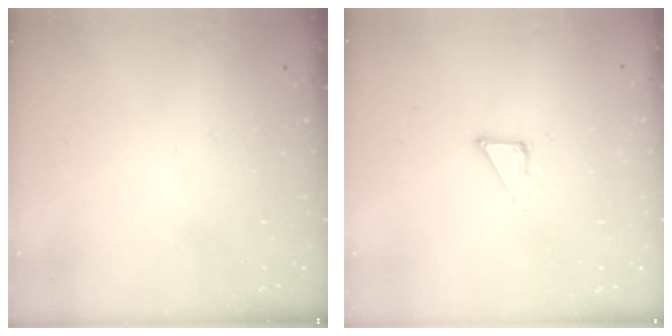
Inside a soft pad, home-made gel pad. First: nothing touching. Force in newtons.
{"total": 3.3, "press": 3.3, "slide": 0.2}